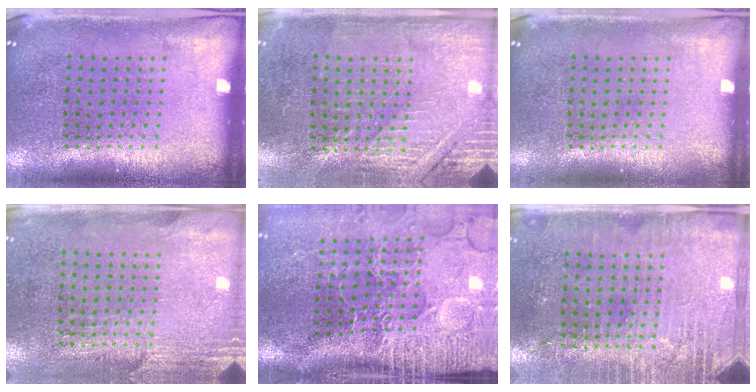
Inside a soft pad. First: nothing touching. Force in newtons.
{"total": 2.9, "press": 2.8, "slide": 0.7}
{"total": 0.0}
{"total": 2.8, "press": 2.5, "slide": 1.2}
{"total": 5.0, "press": 4.0, "slide": 3.0}
{"total": 2.9, "press": 2.8, "slide": 0.9}